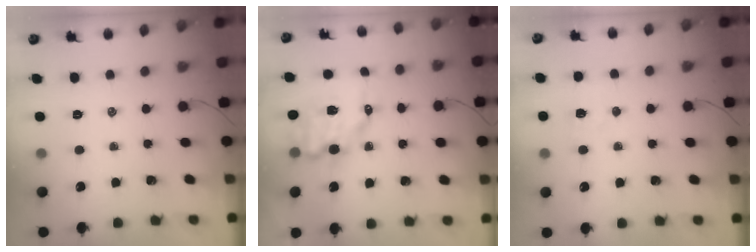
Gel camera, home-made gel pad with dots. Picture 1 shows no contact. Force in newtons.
{"total": 9.7, "press": 9.6, "slide": 1.5}
{"total": 3.2, "press": 3.0, "slide": 0.9}